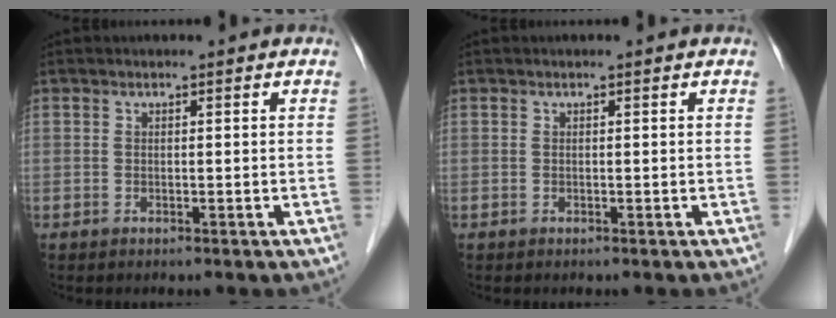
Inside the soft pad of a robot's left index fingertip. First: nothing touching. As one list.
[{"total": 0.0}]